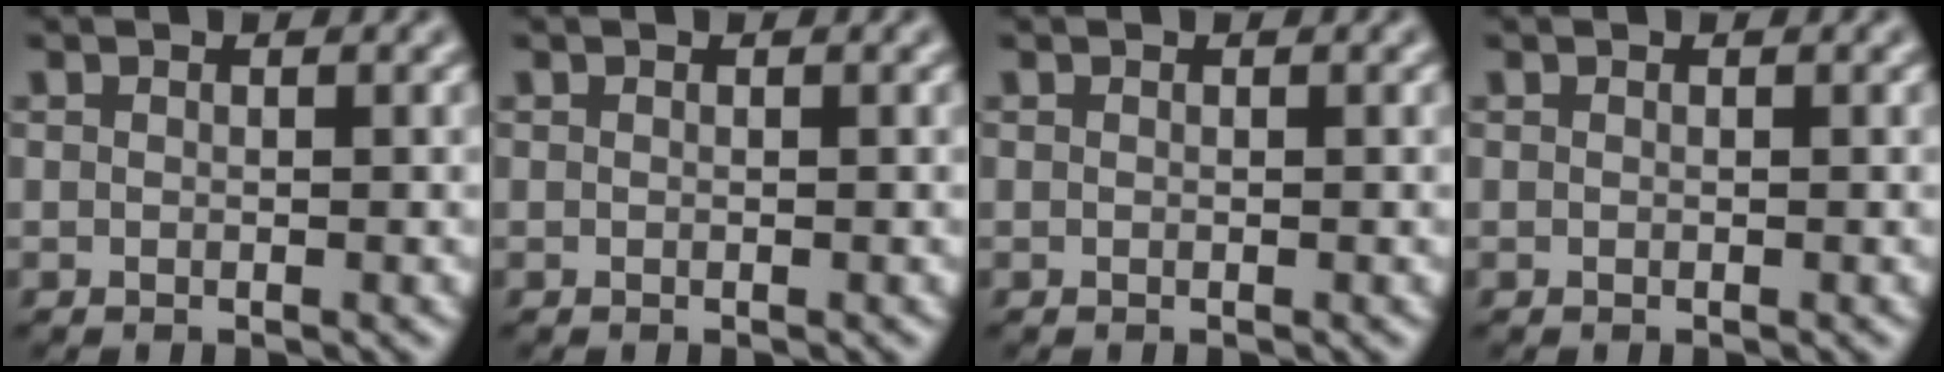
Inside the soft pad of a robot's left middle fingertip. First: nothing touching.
{"total": 0.0}
{"total": 0.0}
{"total": 0.0}